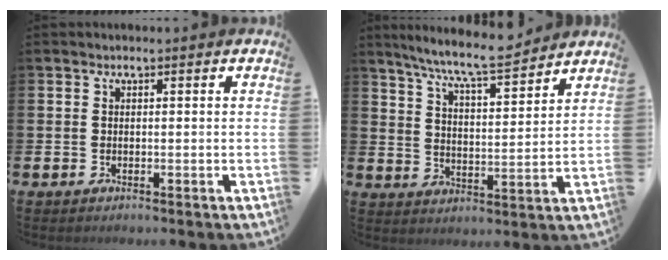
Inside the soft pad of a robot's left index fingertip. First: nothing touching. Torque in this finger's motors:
{"motor_torque": [0.85, -1.03, 0.56, 0.11]}